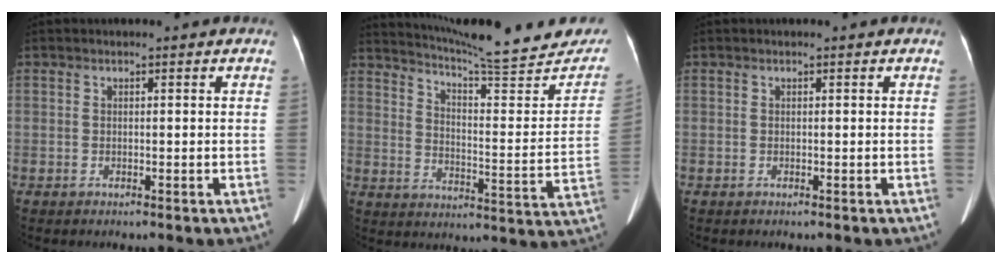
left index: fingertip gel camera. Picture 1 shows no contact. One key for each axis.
{"total": 23.2, "fx": 21.2, "fy": 2.2, "fz": 9.2, "tx": -0.133, "ty": -0.065, "tz": 0.271}
{"total": 0.0}